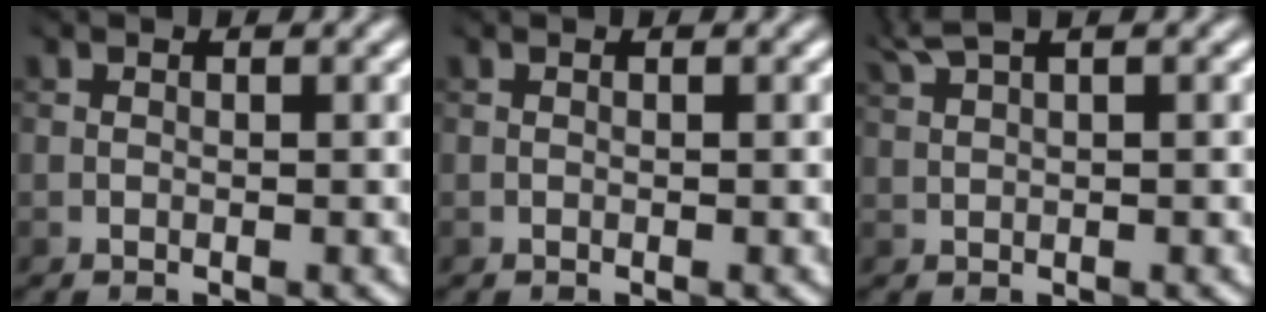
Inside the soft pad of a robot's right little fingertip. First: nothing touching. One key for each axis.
{"total": 0.0}
{"total": 2.2, "fx": 1.9, "fy": 0.0, "fz": 1.1, "tx": -0.033, "ty": 0.009, "tz": 0.047}